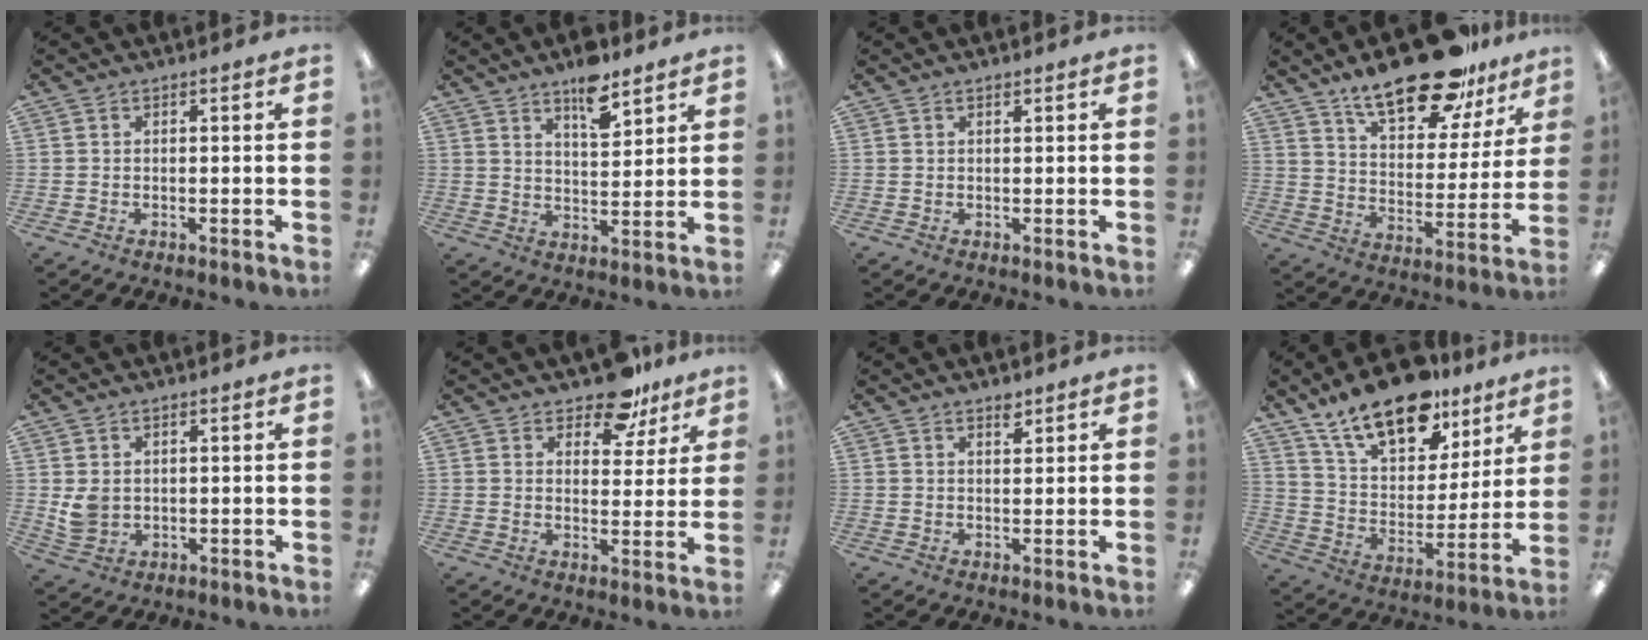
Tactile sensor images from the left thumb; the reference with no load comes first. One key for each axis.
{"total": 8.9, "fx": 6.5, "fy": 3.4, "fz": 5.1, "tx": -0.069, "ty": -0.041, "tz": 0.108}
{"total": 0.6, "fx": 0.5, "fy": 0.2, "fz": 0.3, "tx": -0.006, "ty": 0.001, "tz": 0.009}
{"total": 21.9, "fx": 16.2, "fy": 8.6, "fz": 11.9, "tx": -0.178, "ty": -0.095, "tz": 0.275}
{"total": 4.5, "fx": 1.5, "fy": 3.6, "fz": 2.4, "tx": -0.039, "ty": 0.003, "tz": 0.031}
{"total": 11.0, "fx": 9.2, "fy": 4.4, "fz": 4.0, "tx": -0.059, "ty": -0.060, "tz": 0.167}
{"total": 2.6, "fx": 2.0, "fy": 1.0, "fz": 1.2, "tx": -0.010, "ty": -0.009, "tz": 0.034}
{"total": 19.6, "fx": 14.2, "fy": 9.0, "fz": 10.0, "tx": -0.173, "ty": -0.083, "tz": 0.251}